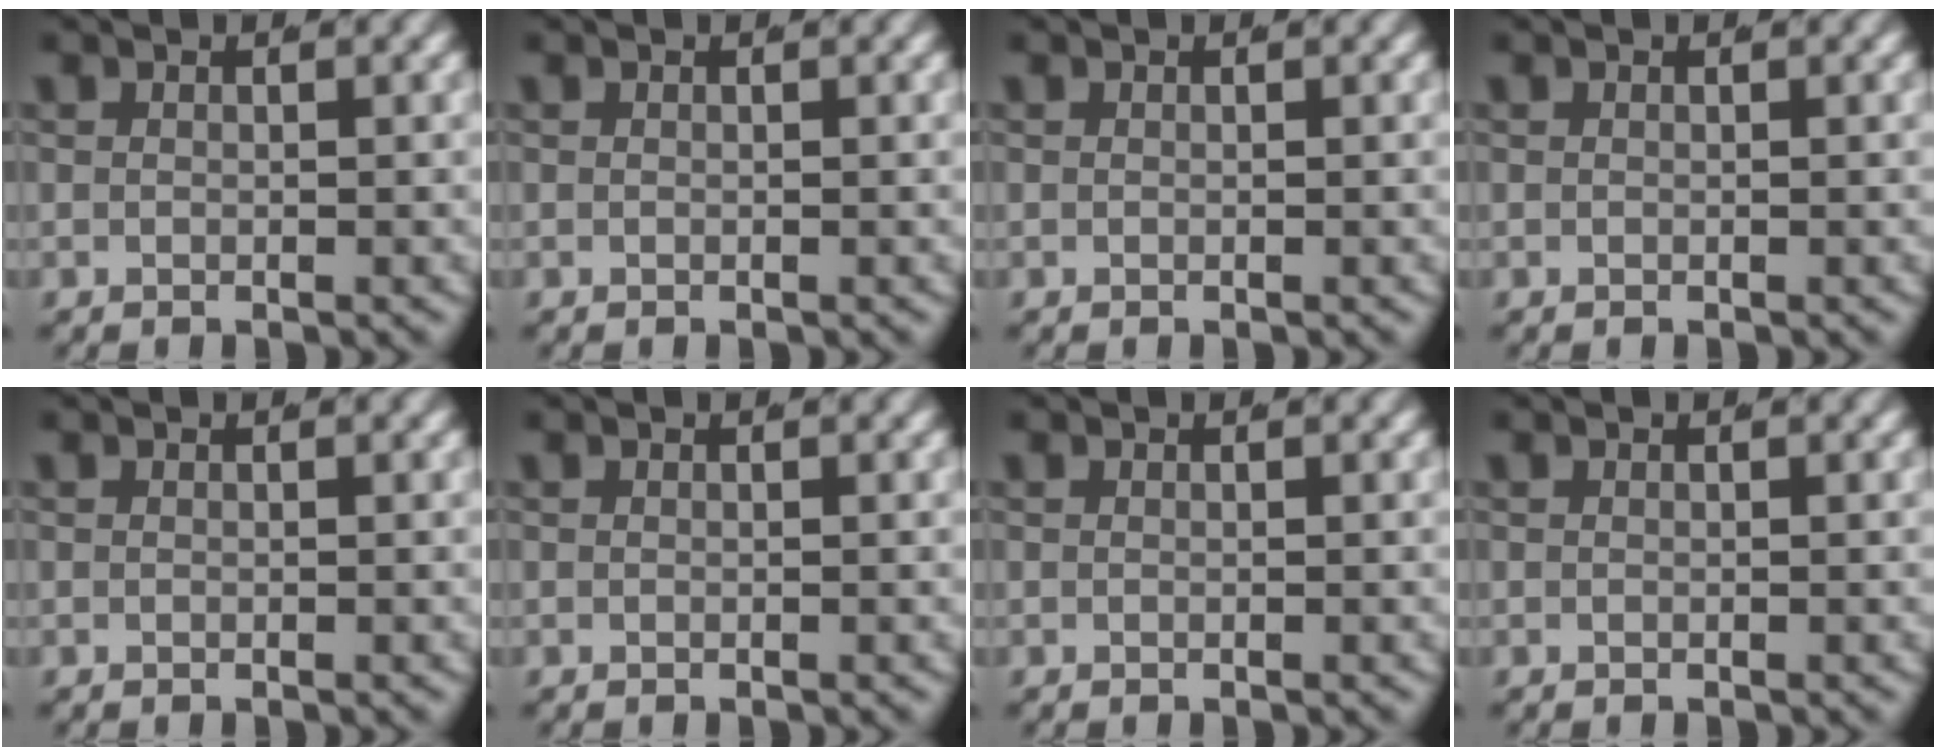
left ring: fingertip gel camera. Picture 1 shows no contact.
{"total": 0.0}
{"total": 0.0}
{"total": 0.0}
{"total": 0.0}
{"total": 0.0}
{"total": 0.0}
{"total": 0.0}